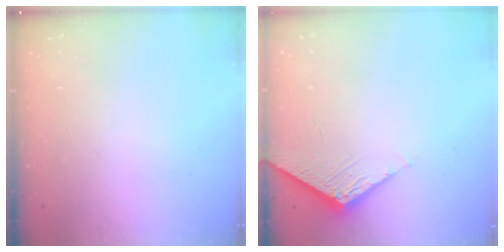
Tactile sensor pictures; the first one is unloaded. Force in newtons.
{"total": 3.6, "press": 3.6, "slide": 0.3}